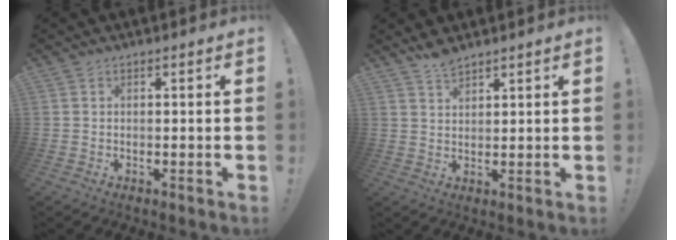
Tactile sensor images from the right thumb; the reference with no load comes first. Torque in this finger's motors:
{"motor_torque": [0.03, -0.09, -0.24, 0.36, 0.10]}